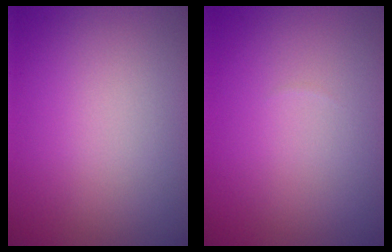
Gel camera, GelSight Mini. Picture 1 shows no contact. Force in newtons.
{"total": 0.0}